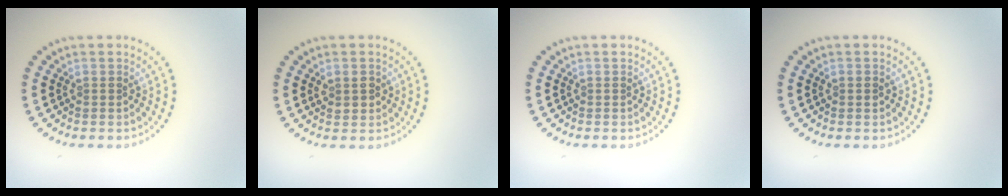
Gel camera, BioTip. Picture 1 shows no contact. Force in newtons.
{"total": 1.5, "press": 1.5, "slide": 0.4}
{"total": 0.0}
{"total": 0.7, "press": 0.7, "slide": 0.1}